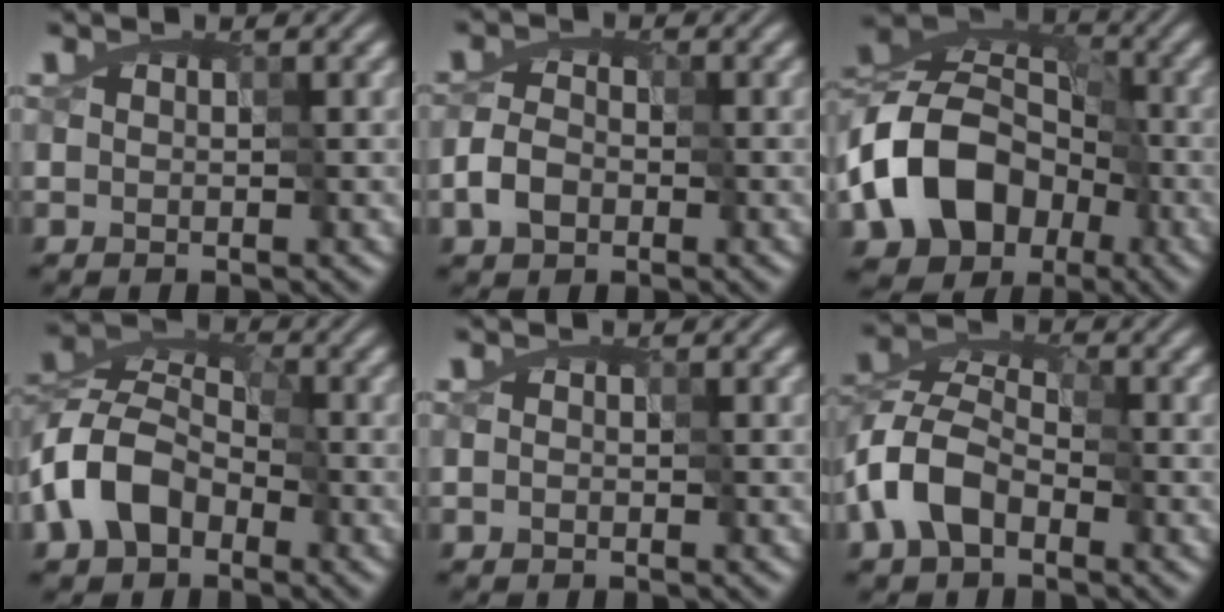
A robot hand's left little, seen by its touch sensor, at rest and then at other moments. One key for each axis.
{"total": 3.2, "fx": -2.6, "fy": 1.6, "fz": 1.0, "tx": -0.015, "ty": 0.002, "tz": -0.051}
{"total": 11.9, "fx": -5.7, "fy": 8.4, "fz": 6.2, "tx": -0.118, "ty": 0.004, "tz": -0.114}
{"total": 6.8, "fx": -4.9, "fy": 3.9, "fz": 2.8, "tx": -0.056, "ty": 0.012, "tz": -0.114}
{"total": 1.1, "fx": 0.1, "fy": 0.8, "fz": 0.7, "tx": -0.008, "ty": 0.007, "tz": -0.007}
{"total": 6.3, "fx": -4.6, "fy": 2.9, "fz": 3.2, "tx": -0.070, "ty": 0.012, "tz": -0.101}